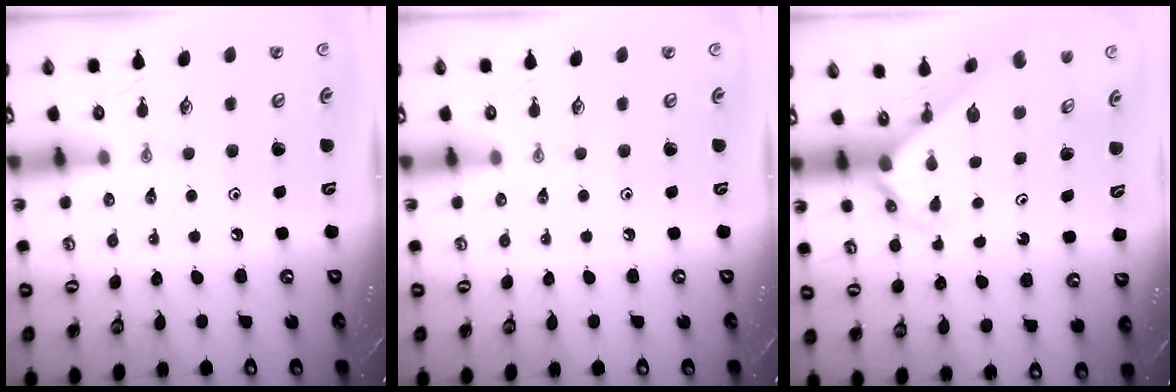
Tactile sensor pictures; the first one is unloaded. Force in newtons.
{"total": 0.0}
{"total": 2.6, "press": 2.6, "slide": 0.1}